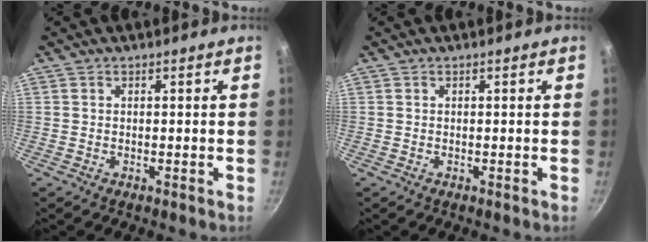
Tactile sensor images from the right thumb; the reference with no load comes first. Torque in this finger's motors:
{"motor_torque": [-0.11, 0.11, -0.50, 0.04, 0.00]}